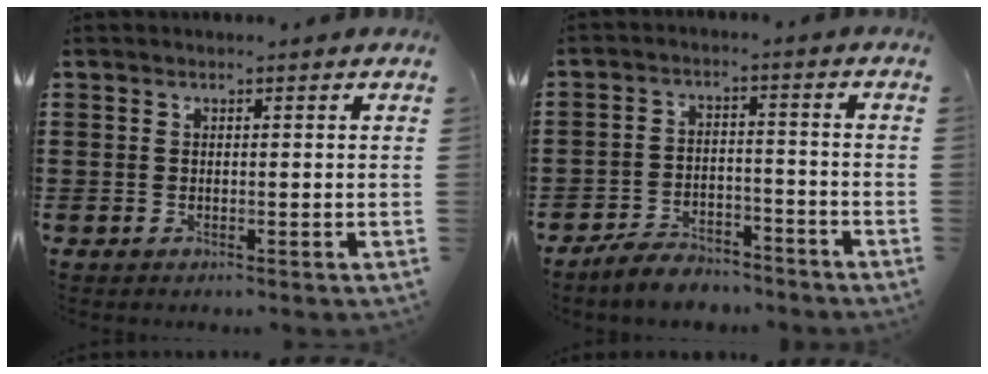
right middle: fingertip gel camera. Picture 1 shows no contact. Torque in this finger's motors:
{"motor_torque": [0.23, -0.12, -0.06, -0.06]}